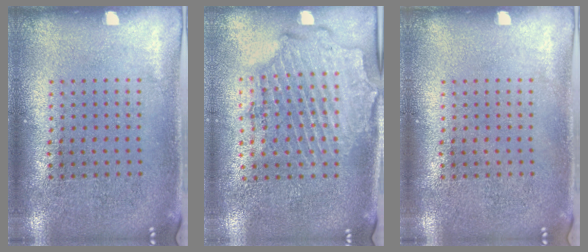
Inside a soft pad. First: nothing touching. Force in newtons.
{"total": 1.8, "press": 1.7, "slide": 0.6}
{"total": 0.0}